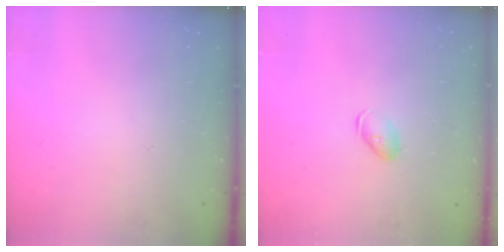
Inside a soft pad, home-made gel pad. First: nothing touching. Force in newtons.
{"total": 5.9, "press": 5.8, "slide": 1.0}